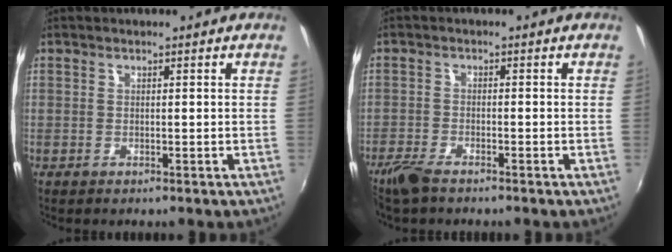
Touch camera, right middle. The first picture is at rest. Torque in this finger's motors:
{"motor_torque": [0.14, -0.14, 0.06, 0.02]}